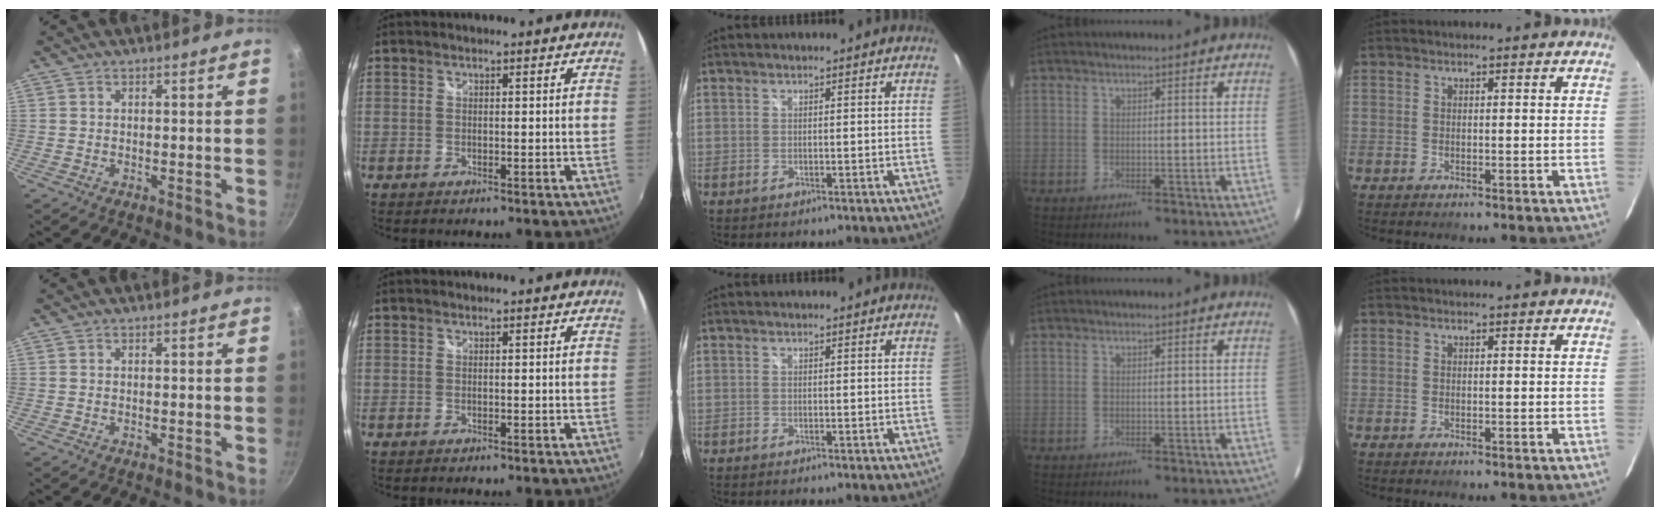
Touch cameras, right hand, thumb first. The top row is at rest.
{}